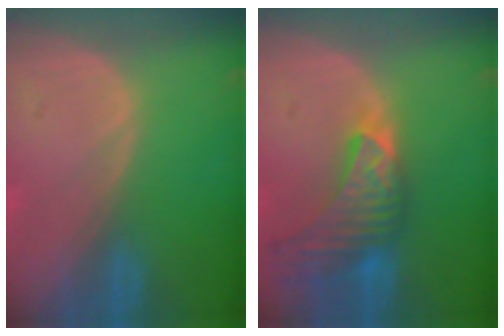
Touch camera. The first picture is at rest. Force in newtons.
{"total": 9.1, "press": 8.3, "slide": 3.8}